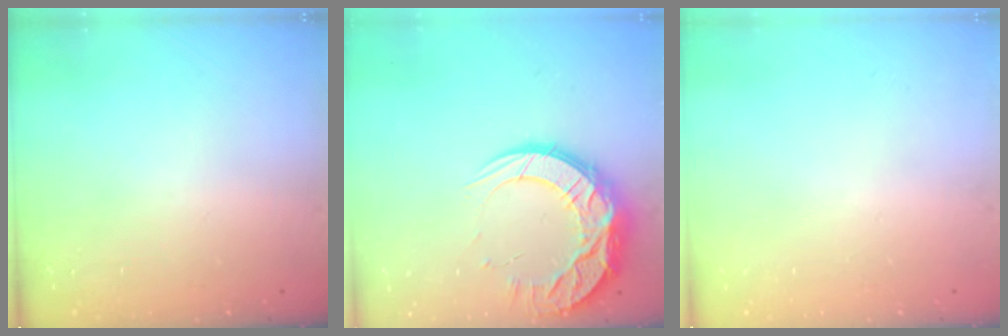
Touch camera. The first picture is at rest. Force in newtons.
{"total": 16.5, "press": 16.5, "slide": 1.4}
{"total": 0.0}